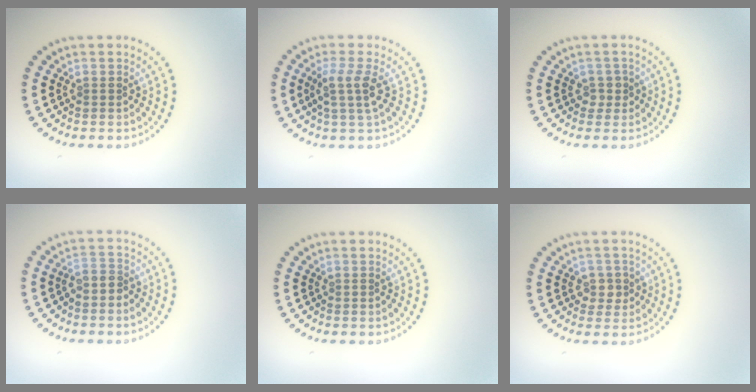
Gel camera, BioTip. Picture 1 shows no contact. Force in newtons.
{"total": 2.7, "press": 2.1, "slide": 1.6}
{"total": 1.4, "press": 1.1, "slide": 0.9}
{"total": 1.3, "press": 0.9, "slide": 0.9}
{"total": 0.0}
{"total": 1.6, "press": 1.5, "slide": 0.7}